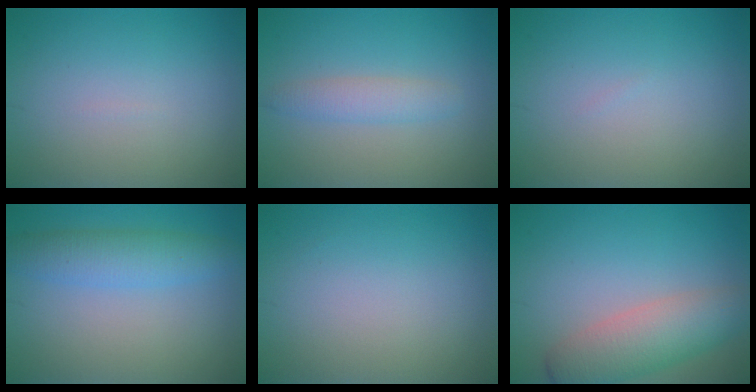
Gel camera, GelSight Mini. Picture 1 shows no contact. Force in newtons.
{"total": 2.1, "press": 2.1, "slide": 0.1}
{"total": 0.0}
{"total": 3.8, "press": 3.8, "slide": 0.1}
{"total": 0.0}
{"total": 4.5, "press": 4.5, "slide": 0.3}